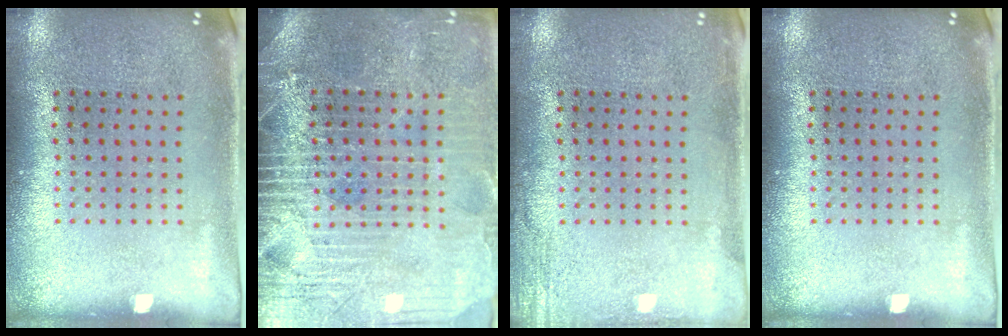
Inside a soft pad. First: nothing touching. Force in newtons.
{"total": 4.0, "press": 3.6, "slide": 1.8}
{"total": 1.9, "press": 1.9, "slide": 0.2}
{"total": 0.0}